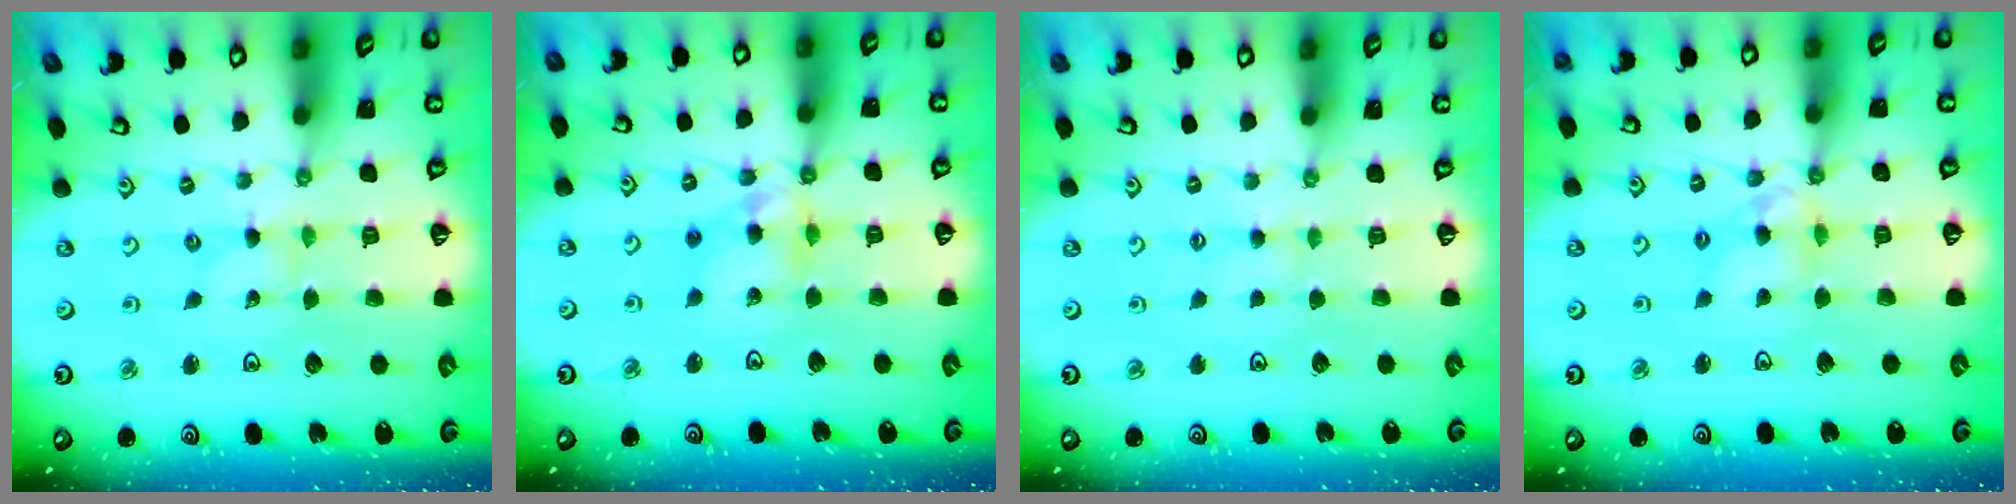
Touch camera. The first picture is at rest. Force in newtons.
{"total": 10.2, "press": 10.1, "slide": 1.4}
{"total": 1.6, "press": 1.6, "slide": 0.3}
{"total": 7.2, "press": 7.1, "slide": 0.6}